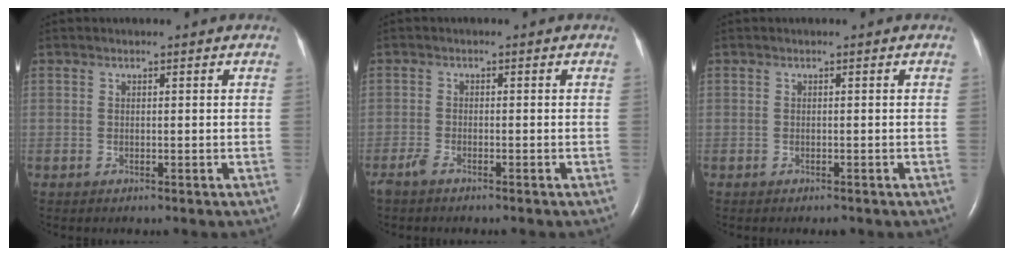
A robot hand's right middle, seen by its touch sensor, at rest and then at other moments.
{"total": 1.9, "force": [-1.6, 0.3, 1.1], "torque": [-0.033, -0.004, -0.032]}
{"total": 0.6, "force": [-0.5, 0.1, 0.3], "torque": [-0.009, -0.002, -0.004]}